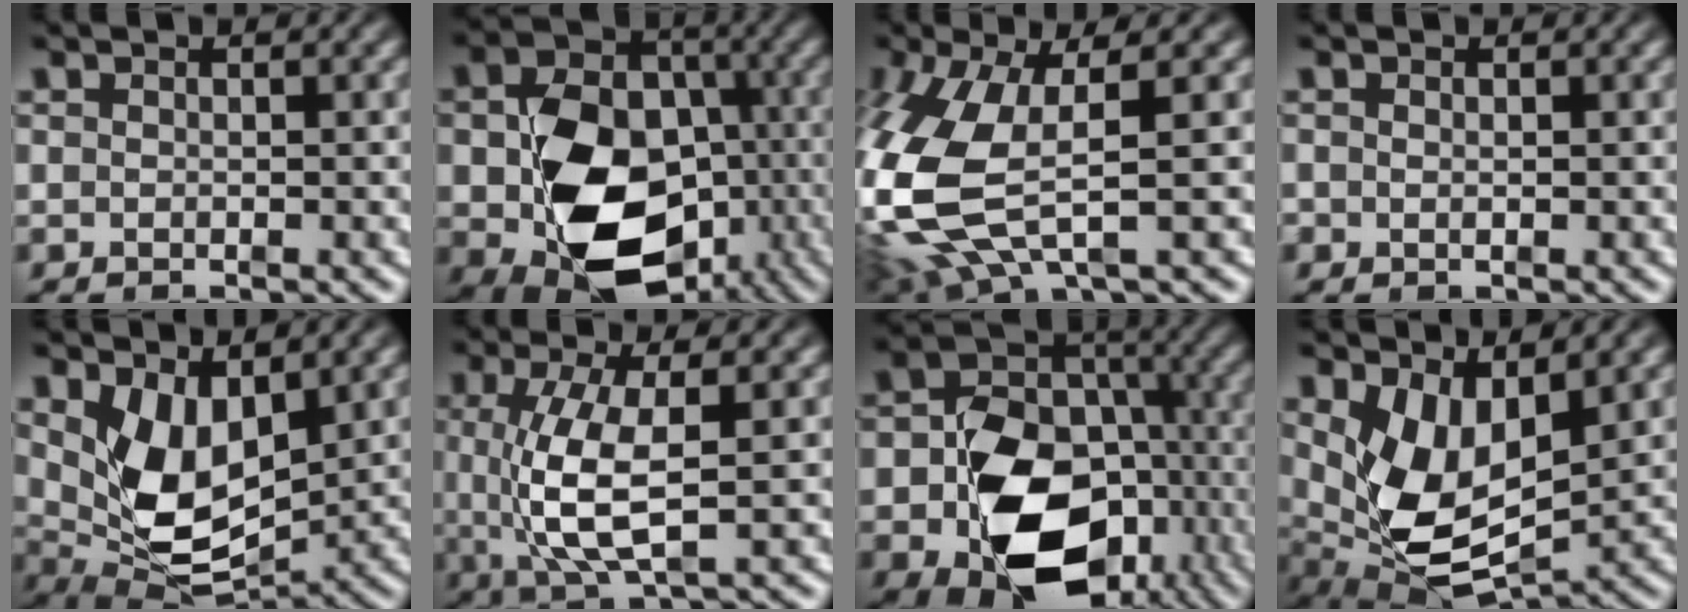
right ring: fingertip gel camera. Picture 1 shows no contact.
{"total": 14.3, "force": [-4.6, 10.0, 9.2], "torque": [-0.189, -0.064, -0.047]}
{"total": 9.9, "force": [-1.0, 6.3, 7.5], "torque": [-0.207, -0.035, 0.005]}
{"total": 1.1, "force": [0.2, 0.9, 0.5], "torque": [-0.014, -0.004, 0.005]}
{"total": 9.5, "force": [0.5, 6.4, 7.0], "torque": [-0.150, -0.041, 0.026]}
{"total": 6.5, "force": [0.0, 2.5, 6.0], "torque": [-0.128, -0.014, 0.012]}
{"total": 16.0, "force": [-5.1, 11.2, 10.2], "torque": [-0.196, -0.068, -0.055]}
{"total": 9.7, "force": [0.0, 6.5, 7.2], "torque": [-0.159, -0.043, 0.020]}